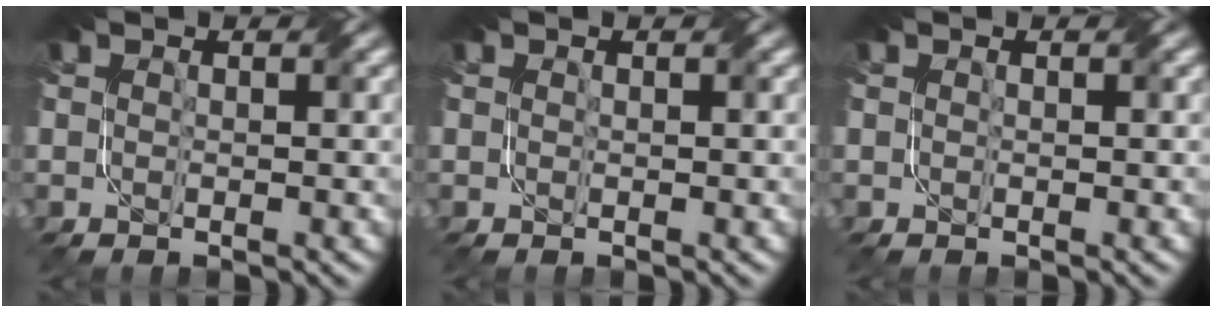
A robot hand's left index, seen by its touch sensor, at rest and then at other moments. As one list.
[{"total": 0.0}, {"total": 0.0}]